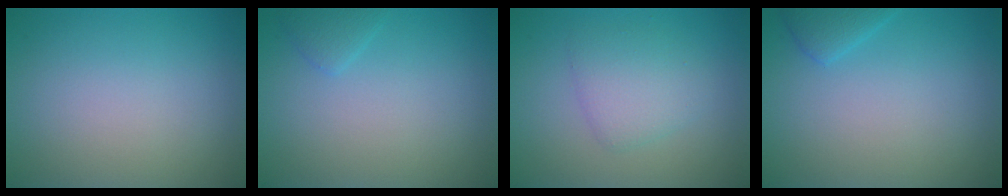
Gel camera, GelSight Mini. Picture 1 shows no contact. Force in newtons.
{"total": 1.1, "press": 1.1, "slide": 0.1}
{"total": 2.8, "press": 2.8, "slide": 0.2}
{"total": 1.5, "press": 1.5, "slide": 0.2}